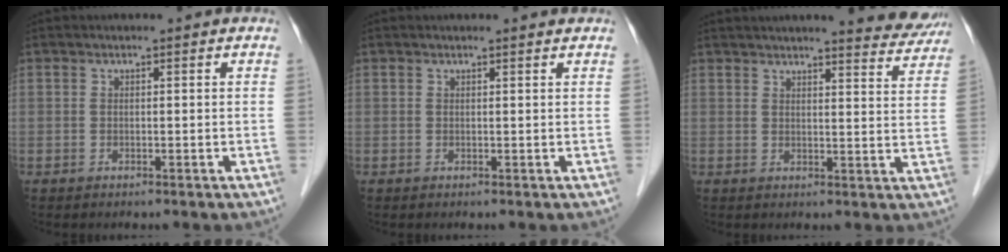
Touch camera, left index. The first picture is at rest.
{"total": 1.2, "force": [1.2, -0.1, 0.2], "torque": [-0.014, 0.000, 0.013]}
{"total": 9.9, "force": [9.3, 0.9, 3.4], "torque": [-0.032, -0.014, 0.096]}